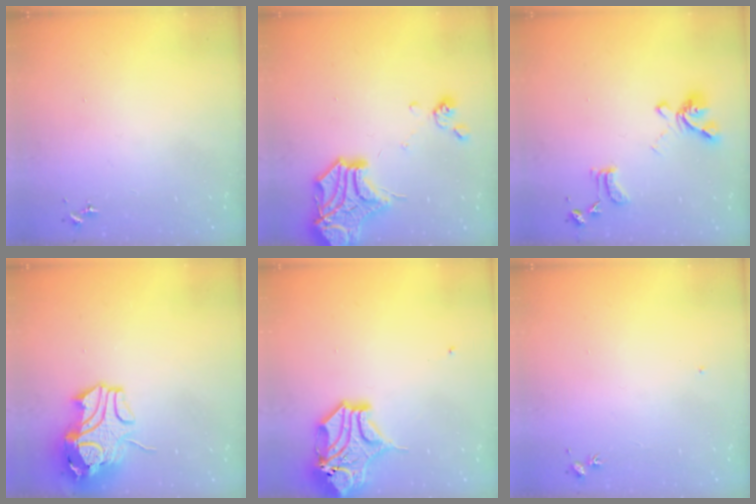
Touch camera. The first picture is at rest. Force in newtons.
{"total": 19.9, "press": 19.8, "slide": 2.6}
{"total": 15.5, "press": 15.4, "slide": 1.6}
{"total": 13.3, "press": 13.1, "slide": 2.0}
{"total": 14.3, "press": 14.1, "slide": 2.1}
{"total": 4.4, "press": 4.4, "slide": 0.5}